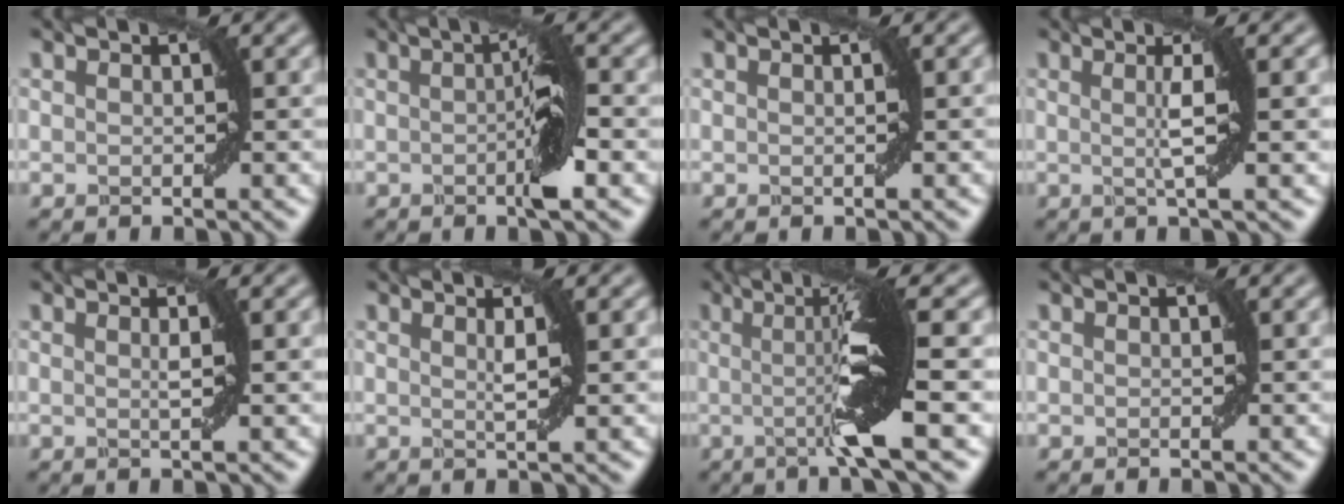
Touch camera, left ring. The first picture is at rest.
{"total": 3.8, "force": [-0.4, 0.3, 3.7], "torque": [-0.058, 0.001, -0.008]}
{"total": 0.7, "force": [-0.1, -0.1, 0.7], "torque": [-0.009, 0.003, -0.002]}
{"total": 3.4, "force": [0.3, 0.3, 3.4], "torque": [-0.056, 0.000, 0.003]}
{"total": 1.6, "force": [0.3, 0.1, 1.5], "torque": [-0.025, 0.004, 0.003]}
{"total": 1.8, "force": [0.5, 0.2, 1.8], "torque": [-0.029, 0.001, 0.007]}
{"total": 7.7, "force": [-0.1, 0.9, 7.6], "torque": [-0.125, -0.003, -0.006]}
{"total": 0.0}